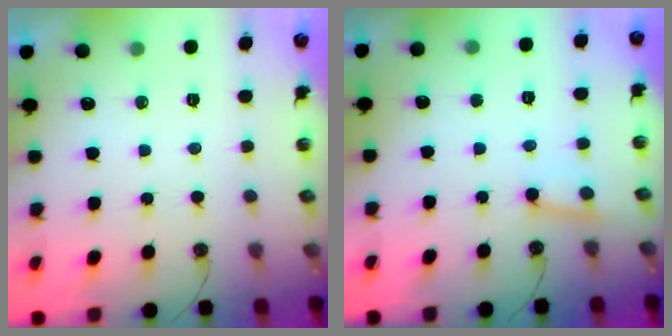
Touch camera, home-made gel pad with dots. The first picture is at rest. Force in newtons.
{"total": 3.2, "press": 3.1, "slide": 0.8}